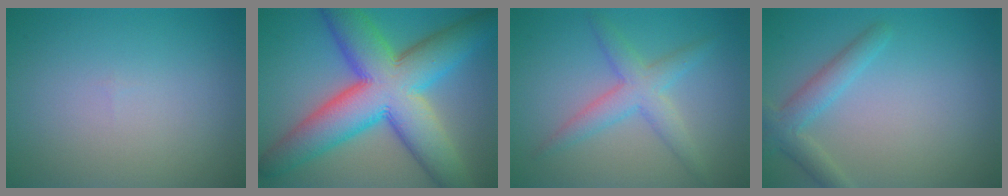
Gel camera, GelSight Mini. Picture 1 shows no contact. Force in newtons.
{"total": 13.8, "press": 13.7, "slide": 0.3}
{"total": 3.5, "press": 3.5, "slide": 0.1}
{"total": 2.8, "press": 2.8, "slide": 0.0}